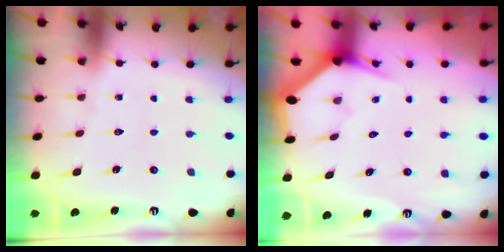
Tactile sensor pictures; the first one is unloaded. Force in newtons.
{"total": 2.9, "press": 2.9, "slide": 0.0}